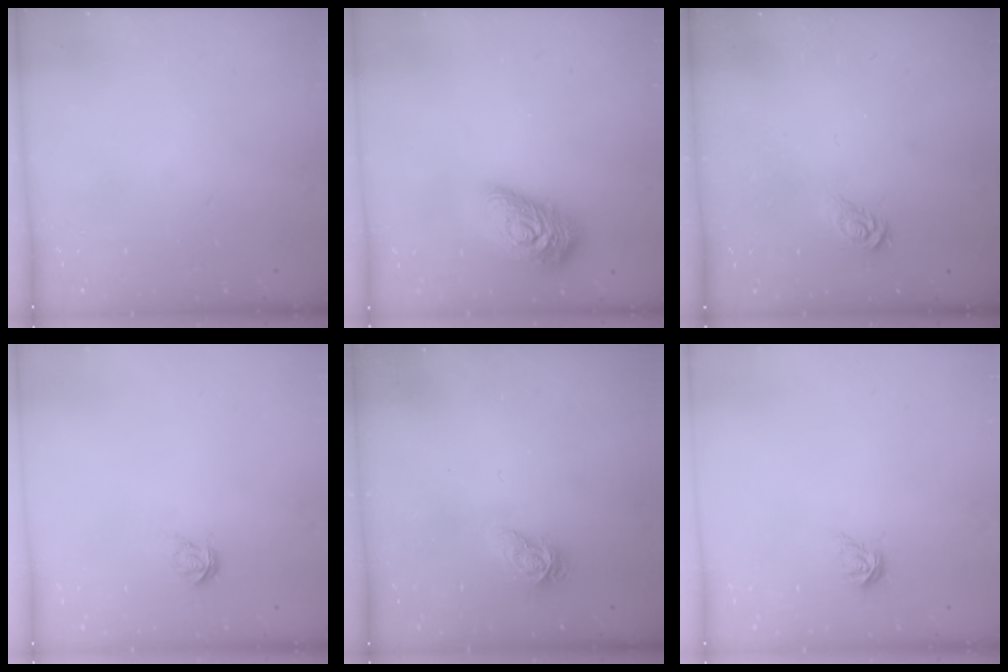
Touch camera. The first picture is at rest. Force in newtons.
{"total": 16.1, "press": 16.1, "slide": 0.9}
{"total": 3.8, "press": 3.8, "slide": 0.4}
{"total": 3.5, "press": 3.5, "slide": 0.4}
{"total": 7.1, "press": 7.1, "slide": 0.1}
{"total": 5.0, "press": 5.0, "slide": 0.5}